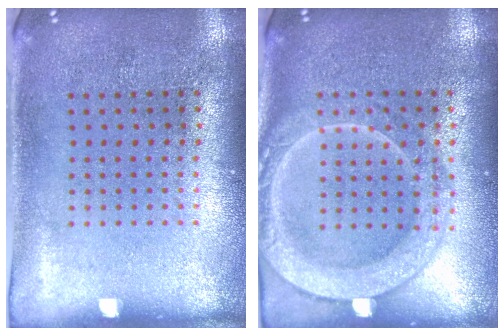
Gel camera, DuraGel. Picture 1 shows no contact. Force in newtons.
{"total": 2.0, "press": 2.0, "slide": 0.3}